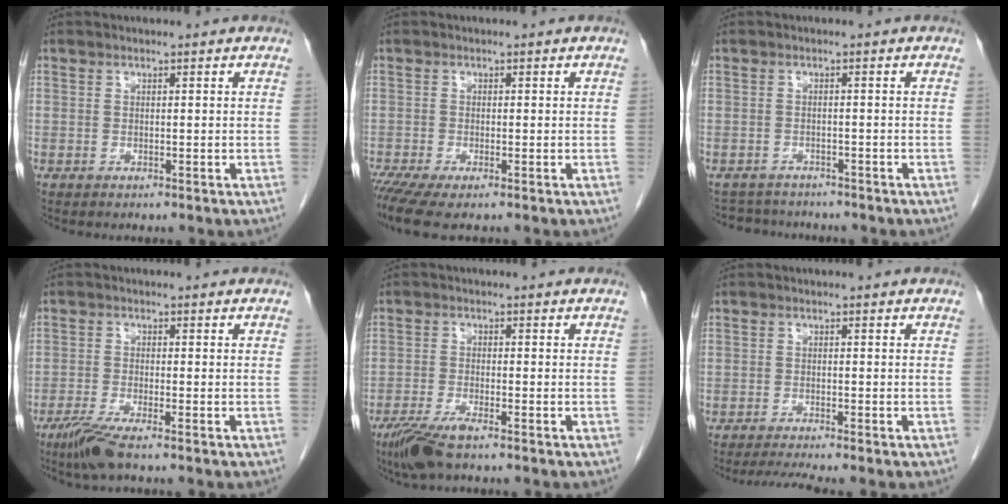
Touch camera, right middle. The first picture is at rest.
{"total": 4.2, "force": [-2.9, 0.6, 3.0], "torque": [-0.058, -0.012, -0.055]}
{"total": 4.8, "force": [-4.6, 1.4, 0.1], "torque": [-0.001, 0.002, -0.067]}
{"total": 4.6, "force": [-3.3, 0.0, 3.2], "torque": [-0.071, -0.016, -0.066]}
{"total": 5.5, "force": [-3.9, 0.6, 3.8], "torque": [-0.081, -0.016, -0.072]}
{"total": 3.5, "force": [-3.0, -0.8, 1.6], "torque": [-0.029, -0.013, -0.054]}